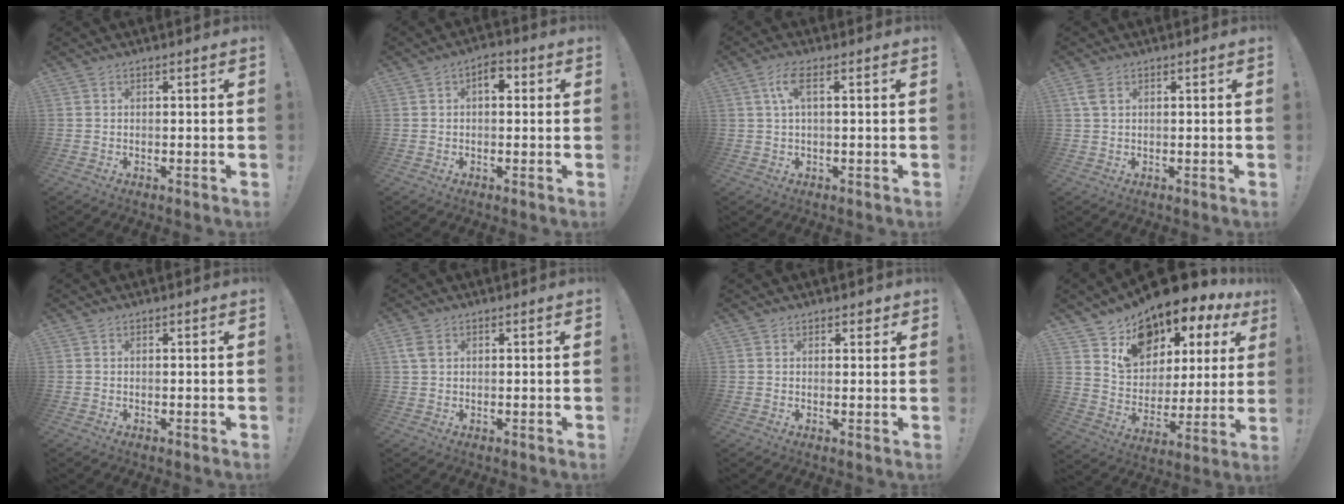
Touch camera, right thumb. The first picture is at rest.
{"total": 4.0, "force": [0.8, 2.6, 3.0], "torque": [-0.037, 0.003, 0.009]}
{"total": 5.1, "force": [1.3, 0.9, 4.8], "torque": [-0.092, 0.005, 0.022]}
{"total": 2.9, "force": [1.3, 1.4, 2.2], "torque": [-0.047, 0.003, 0.025]}
{"total": 0.0}
{"total": 3.1, "force": [1.4, 1.7, 2.2], "torque": [-0.046, 0.003, 0.028]}
{"total": 1.4, "force": [1.0, 0.8, 0.5], "torque": [0.009, -0.007, 0.016]}
{"total": 12.5, "force": [9.4, 7.0, 4.2], "torque": [-0.073, -0.084, 0.172]}